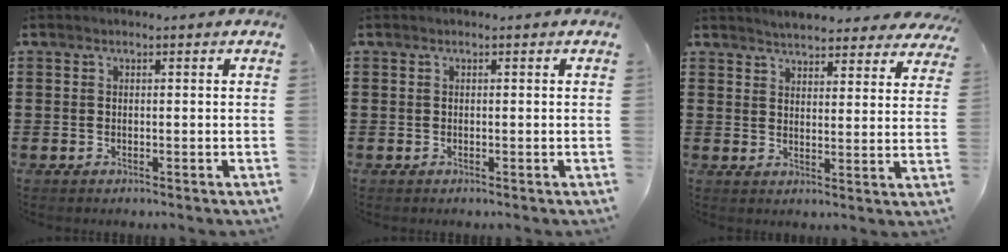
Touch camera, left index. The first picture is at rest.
{"total": 0.0}
{"total": 4.5, "force": [4.4, 0.4, 0.7], "torque": [-0.029, -0.015, 0.081]}